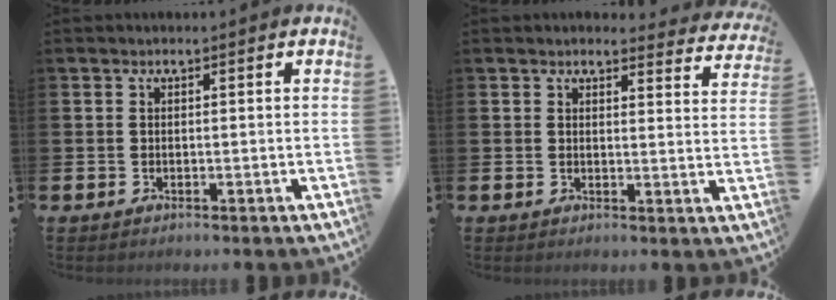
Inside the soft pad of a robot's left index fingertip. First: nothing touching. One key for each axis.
{"total": 2.9, "fx": 2.8, "fy": 0.5, "fz": 0.1, "tx": -0.001, "ty": -0.017, "tz": 0.049}